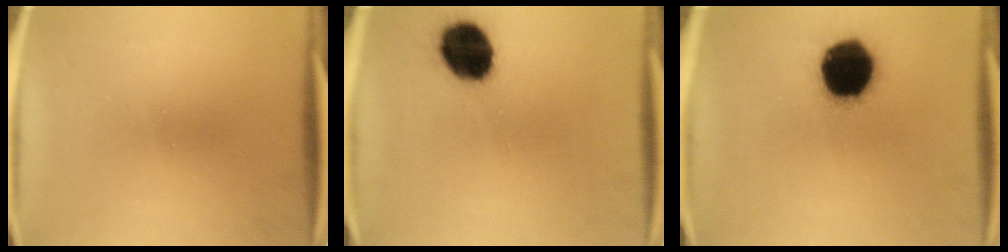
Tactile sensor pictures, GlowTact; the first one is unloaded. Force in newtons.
{"total": 14.4}
{"total": 19.1}